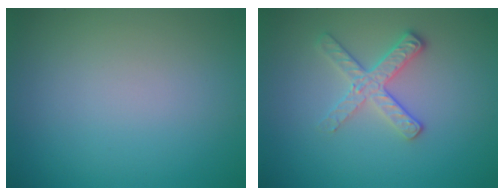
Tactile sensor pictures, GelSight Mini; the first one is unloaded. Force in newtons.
{"total": 2.7, "press": 2.4, "slide": 1.2}